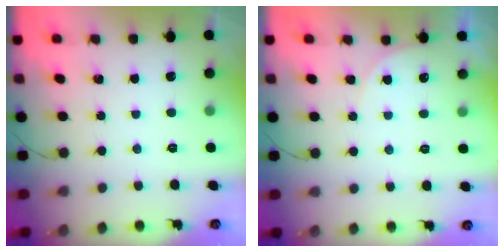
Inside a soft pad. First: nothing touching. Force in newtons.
{"total": 4.4, "press": 4.4, "slide": 0.2}